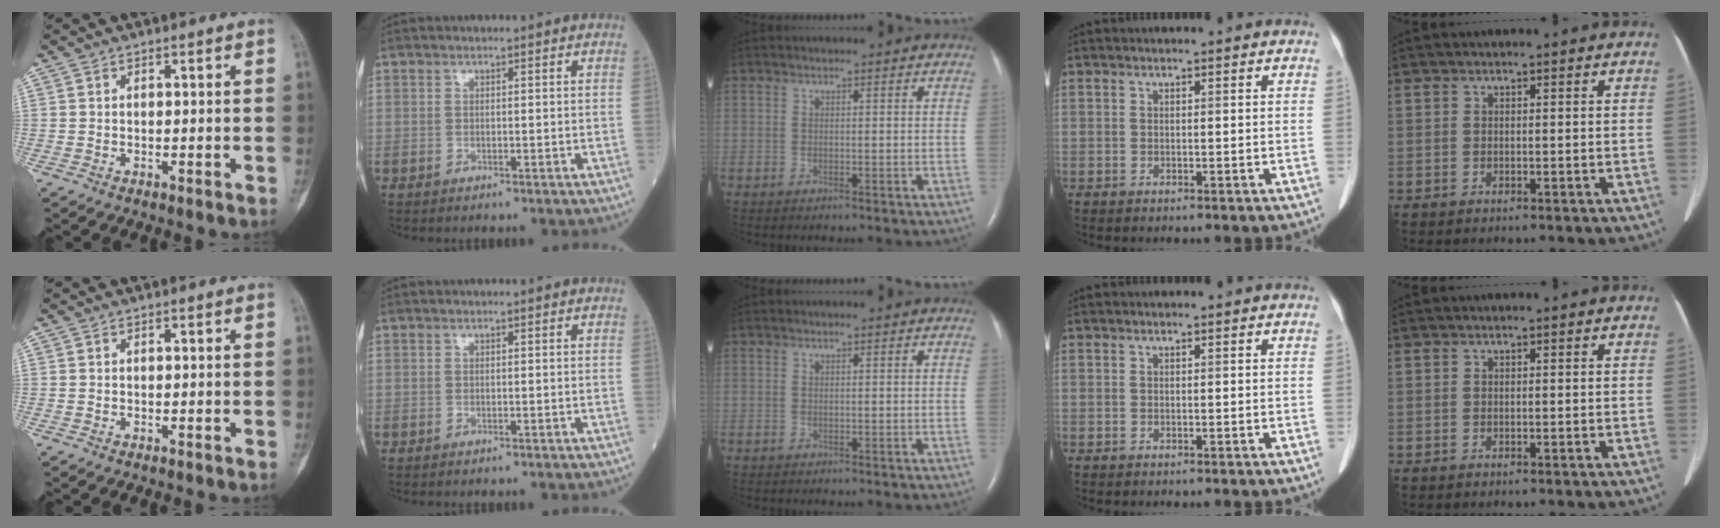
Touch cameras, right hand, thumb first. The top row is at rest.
{}